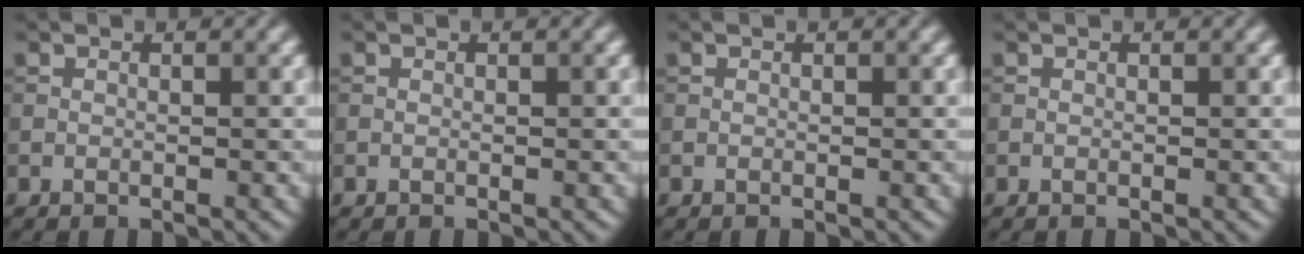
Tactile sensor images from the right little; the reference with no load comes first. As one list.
[{"total": 0.0}, {"total": 0.0}, {"total": 0.0}]